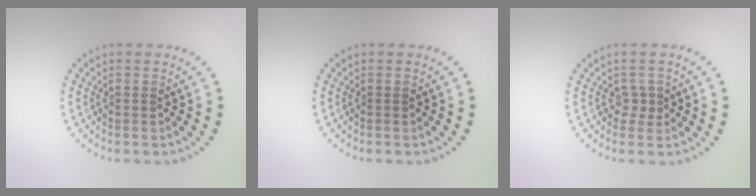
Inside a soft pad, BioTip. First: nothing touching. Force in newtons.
{"total": 0.0}
{"total": 1.2, "press": 0.9, "slide": 0.8}